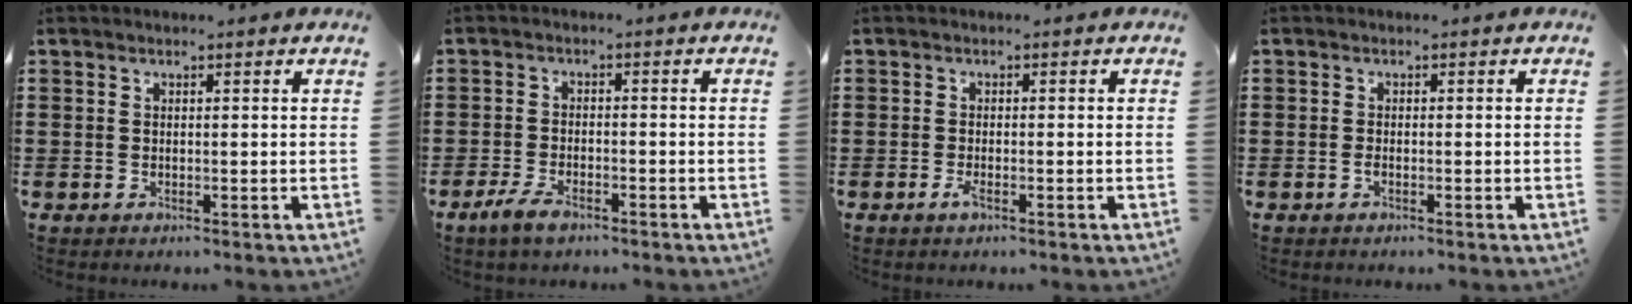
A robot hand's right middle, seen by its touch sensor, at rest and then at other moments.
{"total": 3.5, "force": [-2.5, 1.3, 2.1], "torque": [-0.050, -0.001, -0.049]}
{"total": 1.6, "force": [-0.8, 0.4, 1.4], "torque": [-0.039, -0.007, -0.018]}
{"total": 0.9, "force": [-0.6, 0.1, 0.6], "torque": [-0.016, -0.007, -0.009]}